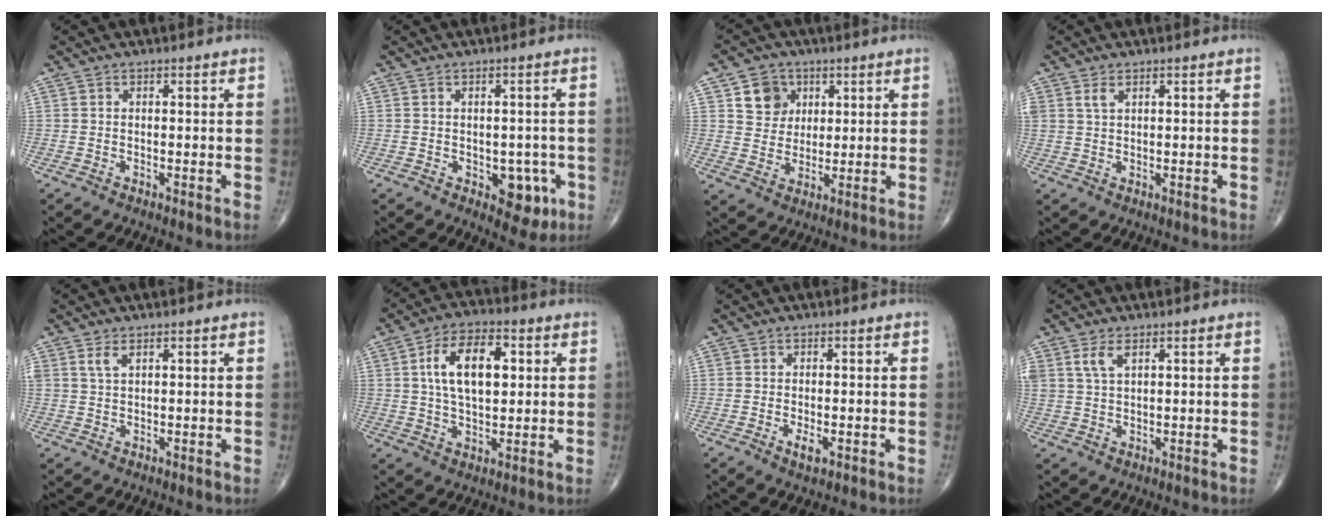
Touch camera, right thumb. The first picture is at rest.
{"total": 6.5, "force": [-2.1, 4.0, 4.7], "torque": [-0.024, 0.004, -0.019]}
{"total": 7.3, "force": [2.9, 6.2, 2.3], "torque": [-0.008, -0.010, 0.051]}
{"total": 2.0, "force": [1.2, 1.0, 1.2], "torque": [-0.025, 0.001, 0.031]}
{"total": 2.2, "force": [1.3, 0.9, 1.6], "torque": [-0.034, 0.001, 0.033]}
{"total": 13.0, "force": [2.9, 6.9, 10.6], "torque": [-0.171, 0.005, 0.048]}
{"total": 2.3, "force": [-0.8, 1.0, 1.9], "torque": [-0.035, -0.003, -0.012]}
{"total": 3.8, "force": [2.0, 1.8, 2.6], "torque": [-0.053, -0.003, 0.046]}